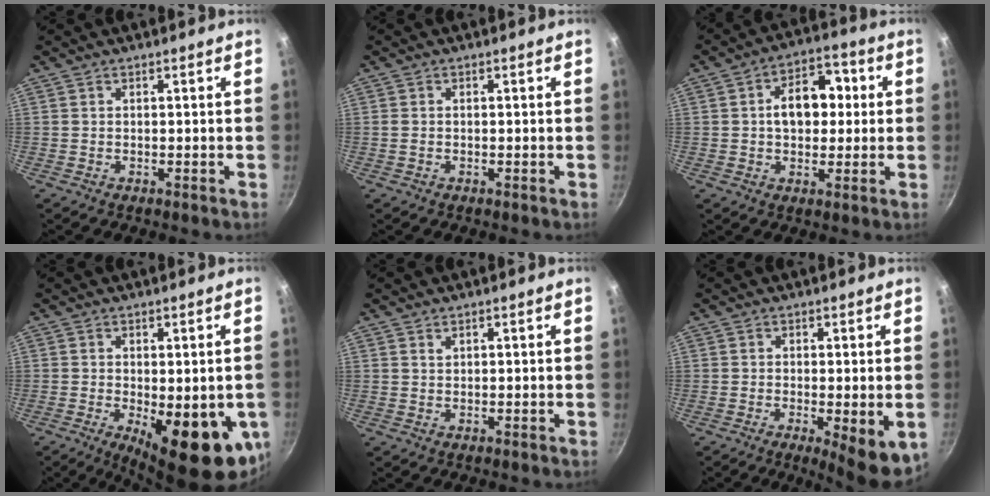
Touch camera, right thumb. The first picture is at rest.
{"total": 1.0, "force": [-0.2, 0.7, 0.7], "torque": [-0.020, 0.003, -0.001]}
{"total": 10.8, "force": [1.2, 7.2, 7.9], "torque": [-0.090, 0.022, 0.012]}
{"total": 18.0, "force": [-5.9, 7.2, 15.5], "torque": [-0.161, -0.017, -0.062]}
{"total": 0.6, "force": [0.5, 0.3, 0.3], "torque": [-0.001, -0.004, 0.009]}
{"total": 8.3, "force": [-2.9, 2.1, 7.5], "torque": [-0.105, -0.020, -0.041]}